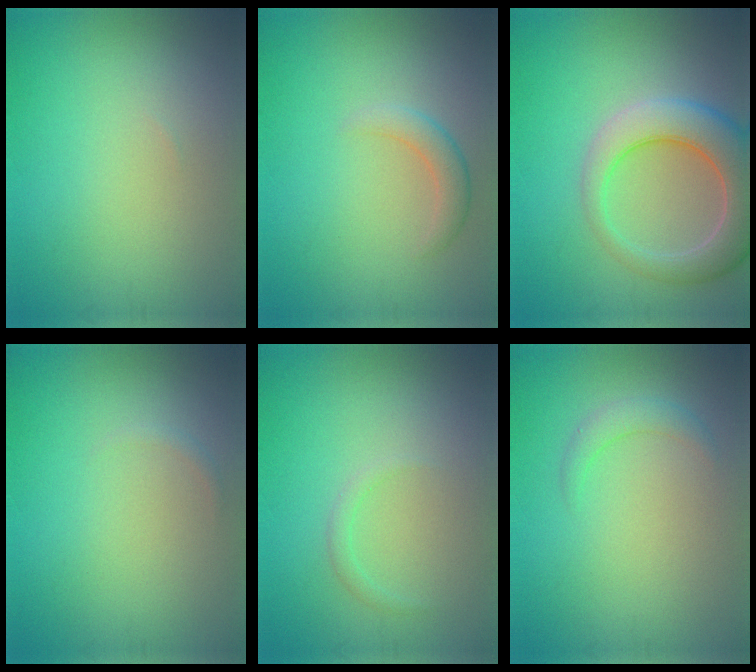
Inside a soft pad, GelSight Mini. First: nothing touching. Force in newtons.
{"total": 1.9, "press": 1.9, "slide": 0.1}
{"total": 7.1, "press": 7.1, "slide": 0.6}
{"total": 0.5, "press": 0.5, "slide": 0.0}
{"total": 0.9, "press": 0.9, "slide": 0.1}
{"total": 1.5, "press": 1.5, "slide": 0.1}